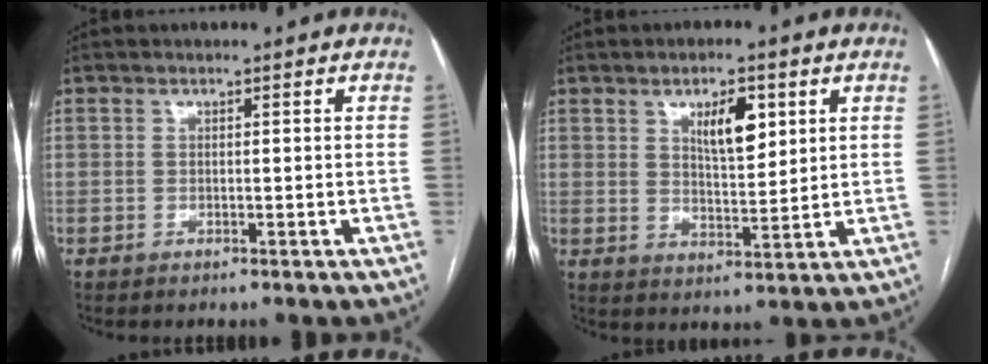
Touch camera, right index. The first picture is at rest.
{"total": 6.8, "force": [3.0, 2.3, 5.7], "torque": [-0.096, 0.001, 0.054]}